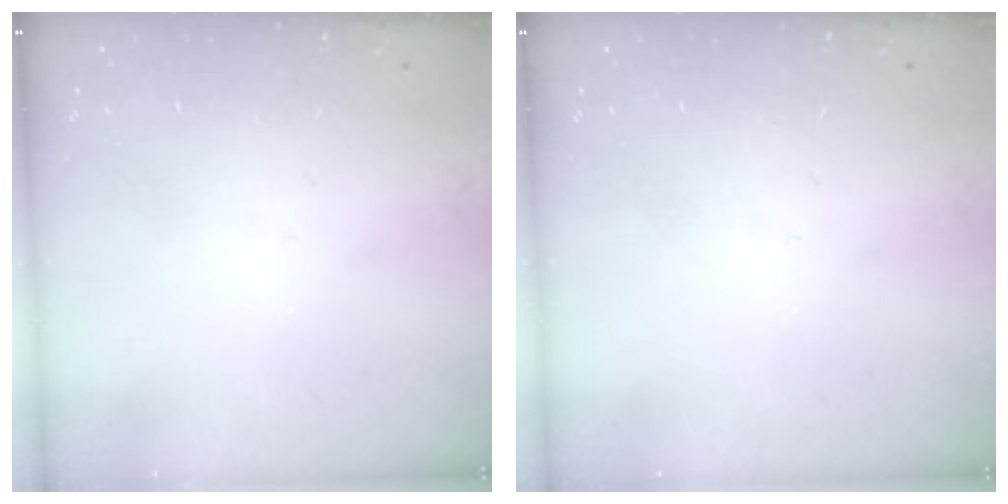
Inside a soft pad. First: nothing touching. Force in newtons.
{"total": 0.0}